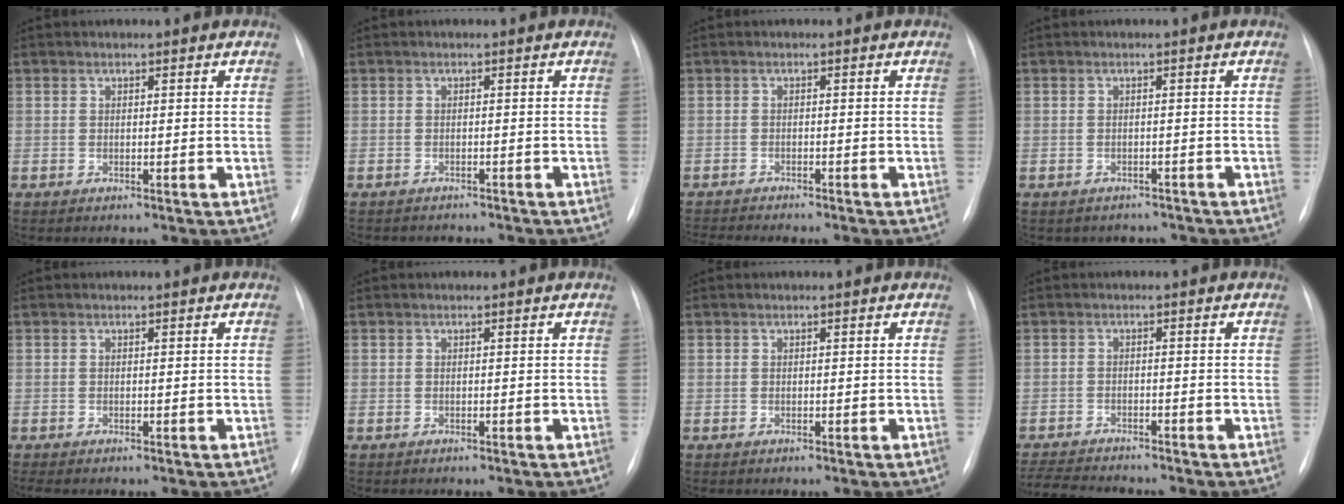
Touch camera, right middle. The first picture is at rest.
{"total": 3.6, "force": [-3.4, 1.1, 0.5], "torque": [-0.001, -0.002, -0.042]}
{"total": 7.6, "force": [-7.0, 0.4, 2.9], "torque": [-0.032, -0.006, -0.101]}
{"total": 3.9, "force": [-3.4, 1.9, -0.1], "torque": [0.001, 0.012, -0.040]}
{"total": 1.0, "force": [-0.9, 0.0, 0.5], "torque": [-0.001, -0.001, -0.010]}
{"total": 0.0}
{"total": 0.0}
{"total": 7.0, "force": [-6.7, 0.4, 2.0], "torque": [-0.034, -0.014, -0.109]}